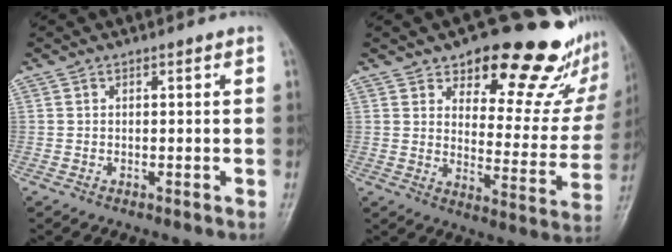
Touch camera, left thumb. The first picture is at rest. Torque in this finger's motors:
{"motor_torque": [0.10, 0.25, 0.23, -0.13, 0.13]}